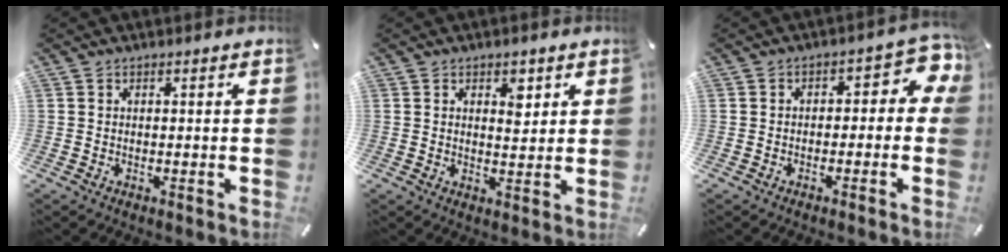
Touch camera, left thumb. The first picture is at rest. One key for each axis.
{"total": 4.2, "fx": 2.0, "fy": 2.6, "fz": 2.6, "tx": -0.017, "ty": -0.012, "tz": 0.027}
{"total": 5.7, "fx": -0.4, "fy": 3.6, "fz": 4.3, "tx": -0.051, "ty": -0.002, "tz": -0.018}